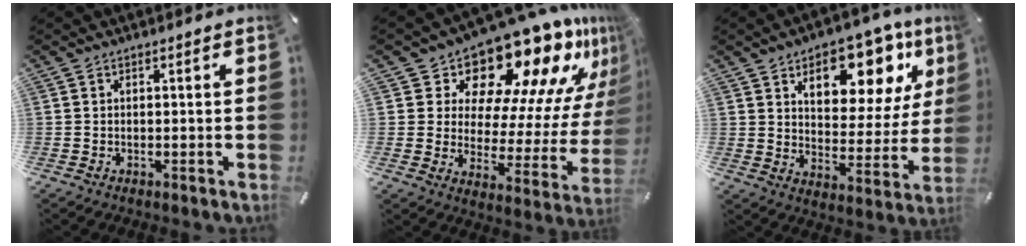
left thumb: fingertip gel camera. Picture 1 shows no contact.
{"total": 18.2, "force": [15.3, 7.5, 6.6], "torque": [-0.075, -0.148, 0.251]}
{"total": 16.0, "force": [9.8, 8.8, 9.2], "torque": [-0.131, -0.056, 0.165]}